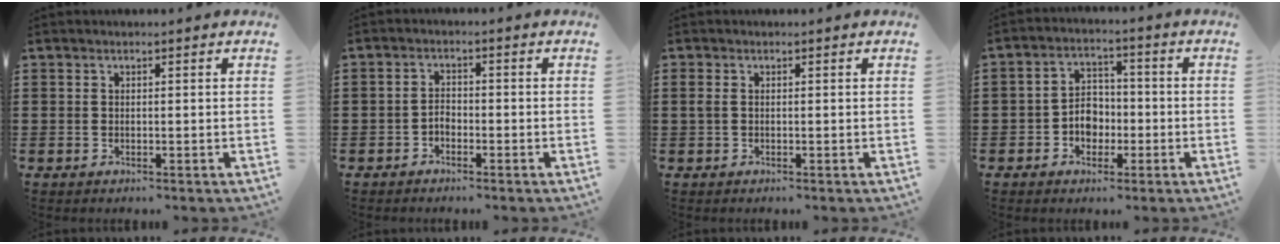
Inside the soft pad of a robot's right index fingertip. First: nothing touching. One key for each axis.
{"total": 1.8, "fx": -1.2, "fy": 1.1, "fz": 0.7, "tx": -0.017, "ty": 0.002, "tz": -0.025}
{"total": 1.2, "fx": 0.1, "fy": 0.7, "fz": 1.0, "tx": -0.029, "ty": 0.002, "tz": -0.002}
{"total": 4.5, "fx": -1.6, "fy": 3.7, "fz": 2.0, "tx": -0.038, "ty": 0.004, "tz": -0.034}